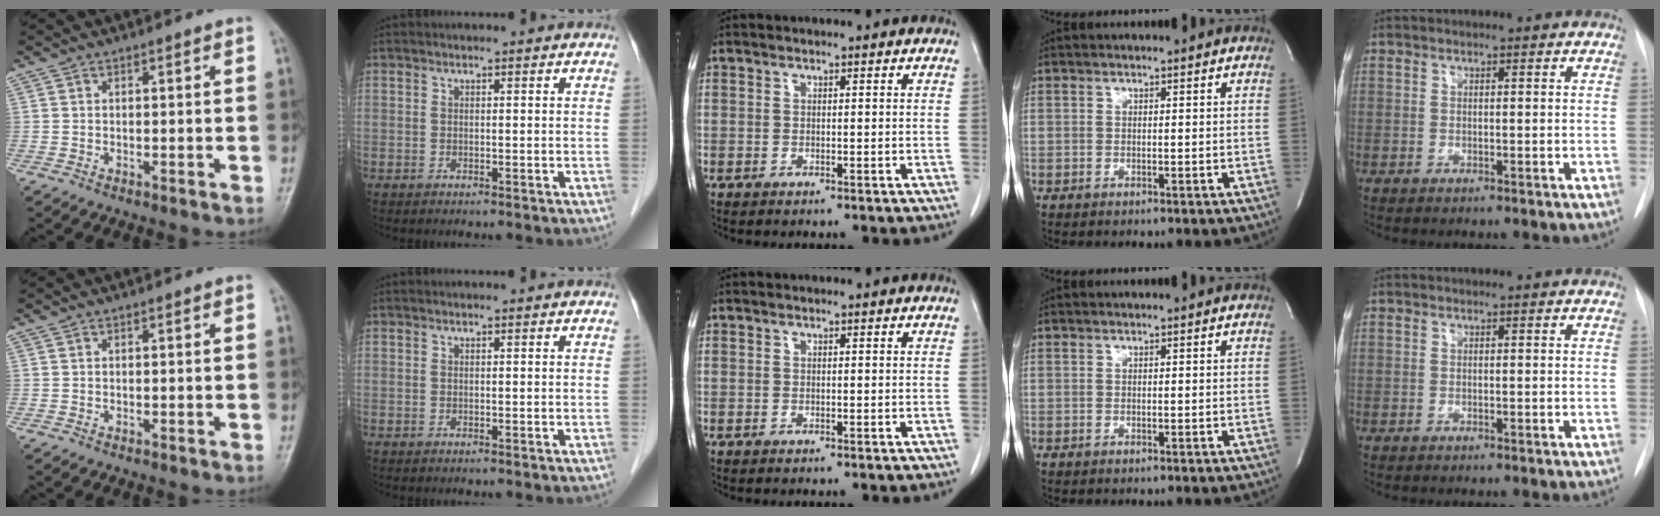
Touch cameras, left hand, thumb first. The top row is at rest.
{}